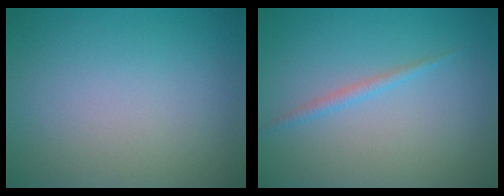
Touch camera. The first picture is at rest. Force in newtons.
{"total": 1.1, "press": 1.1, "slide": 0.0}